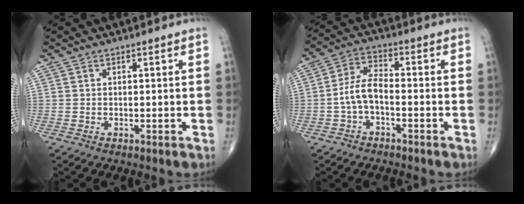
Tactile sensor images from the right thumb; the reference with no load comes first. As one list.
[{"total": 6.3, "force": [-1.8, 3.1, 5.1], "torque": [-0.102, 0.028, -0.042]}]